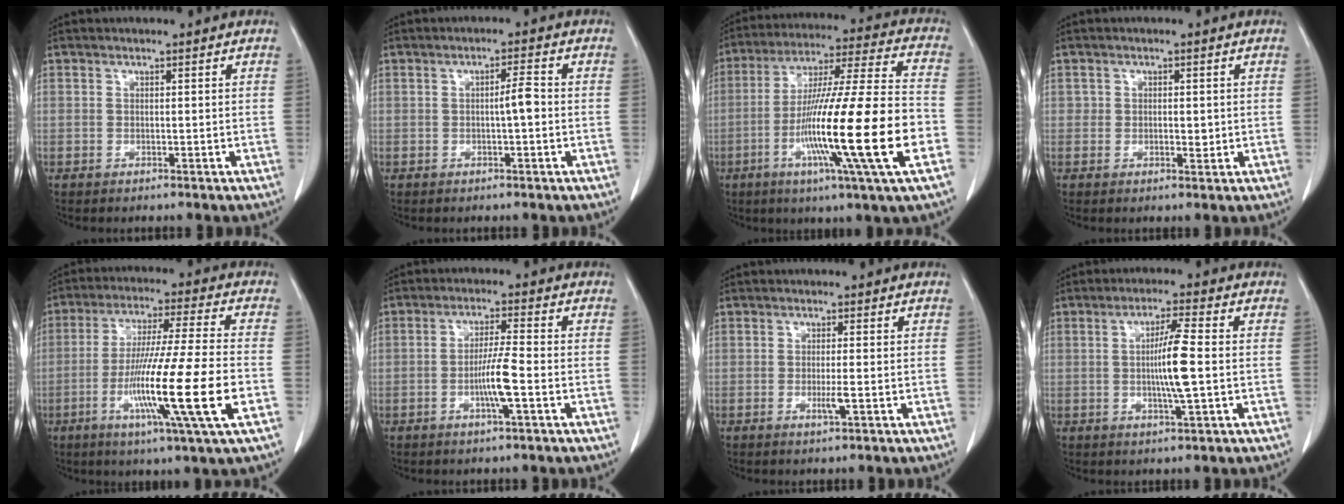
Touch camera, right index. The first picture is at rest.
{"total": 2.7, "force": [-0.3, 0.2, 2.7], "torque": [-0.043, 0.003, -0.007]}
{"total": 22.9, "force": [-6.7, -0.4, 21.8], "torque": [-0.373, -0.024, -0.126]}
{"total": 1.9, "force": [0.0, 1.2, 1.5], "torque": [-0.019, -0.001, 0.000]}
{"total": 17.4, "force": [-5.1, -1.2, 16.6], "torque": [-0.308, -0.024, -0.095]}
{"total": 5.7, "force": [-1.7, -0.2, 5.4], "torque": [-0.106, -0.003, -0.032]}
{"total": 2.0, "force": [-0.6, -0.2, 1.9], "torque": [-0.034, -0.004, -0.011]}
{"total": 6.8, "force": [-0.3, -0.4, 6.8], "torque": [-0.120, -0.006, -0.007]}